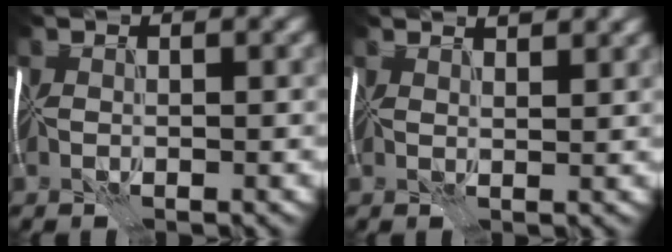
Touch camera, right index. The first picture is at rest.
{"total": 2.7, "force": [2.3, 0.6, 1.2], "torque": [-0.015, 0.003, 0.018]}